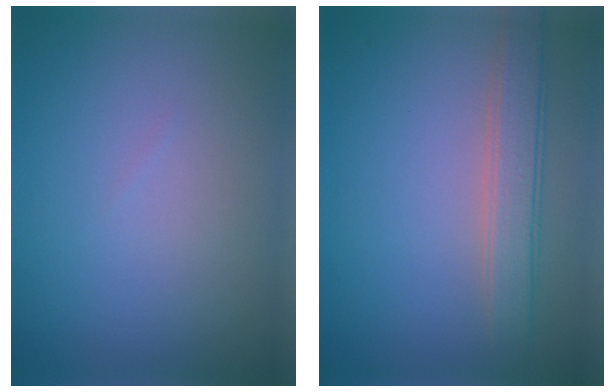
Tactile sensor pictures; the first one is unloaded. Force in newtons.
{"total": 3.3, "press": 3.3, "slide": 0.3}